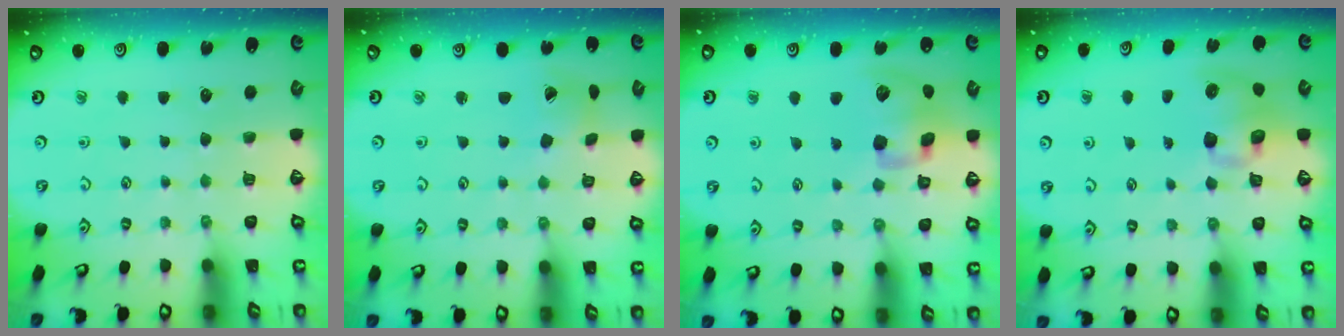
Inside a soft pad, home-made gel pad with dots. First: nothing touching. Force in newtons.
{"total": 3.8, "press": 3.8, "slide": 0.6}
{"total": 14.6, "press": 14.4, "slide": 2.3}
{"total": 9.4, "press": 9.2, "slide": 1.7}